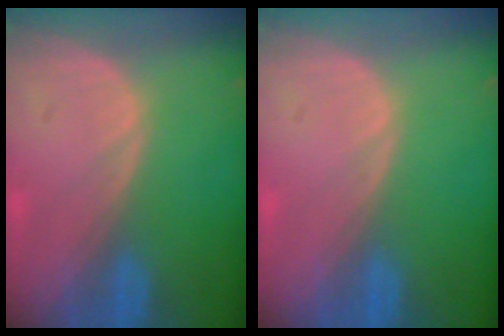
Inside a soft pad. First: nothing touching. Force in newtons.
{"total": 0.0}